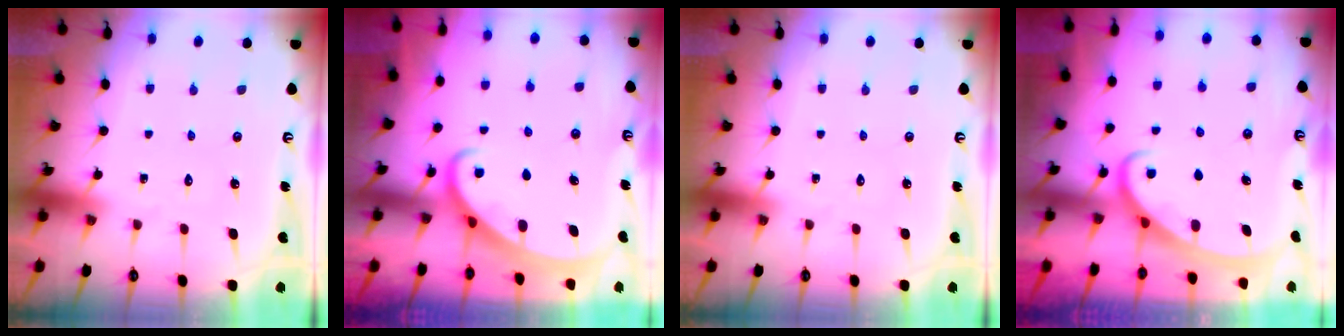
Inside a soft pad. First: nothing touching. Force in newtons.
{"total": 2.3, "press": 2.3, "slide": 0.2}
{"total": 0.0}
{"total": 2.5, "press": 2.5, "slide": 0.4}